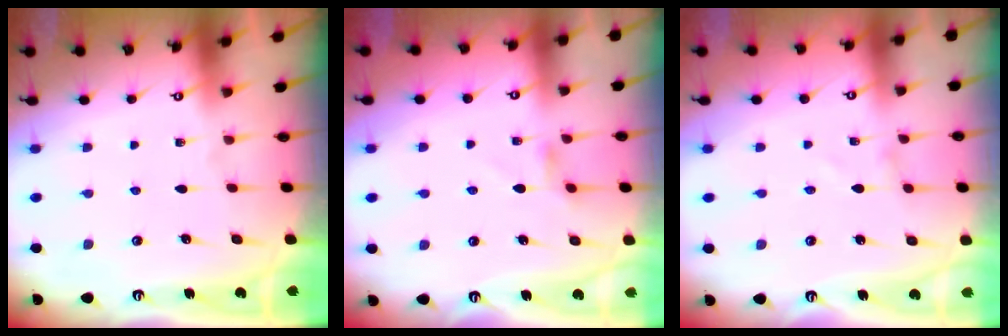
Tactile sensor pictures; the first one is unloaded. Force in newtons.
{"total": 3.0, "press": 2.9, "slide": 0.5}
{"total": 1.4, "press": 1.4, "slide": 0.0}